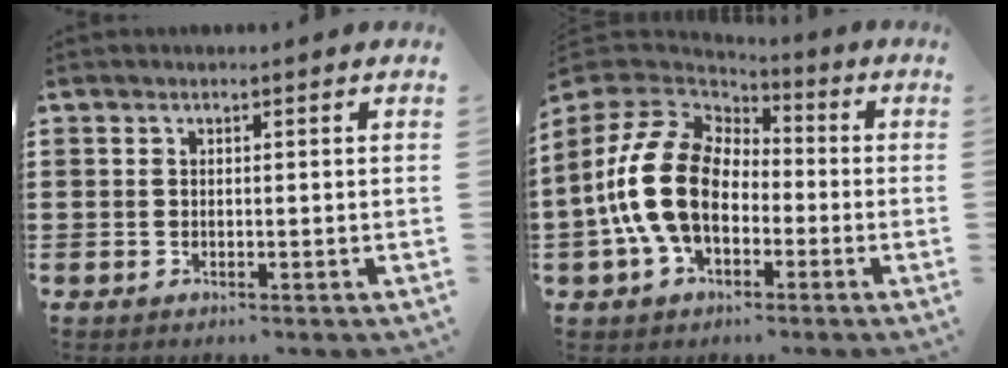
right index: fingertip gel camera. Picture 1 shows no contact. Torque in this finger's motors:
{"motor_torque": [2.14, 0.00, 1.05, 0.21]}